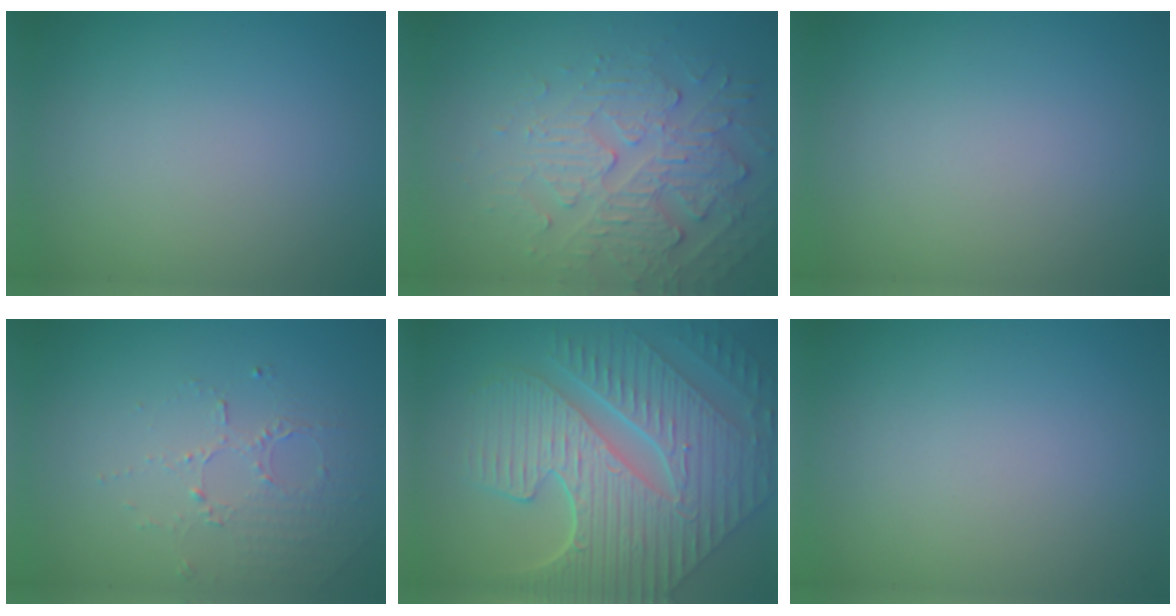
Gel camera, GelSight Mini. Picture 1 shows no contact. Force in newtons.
{"total": 4.0, "press": 3.6, "slide": 1.8}
{"total": 0.0}
{"total": 1.7, "press": 1.2, "slide": 1.2}
{"total": 10.4, "press": 7.3, "slide": 7.4}
{"total": 0.0}